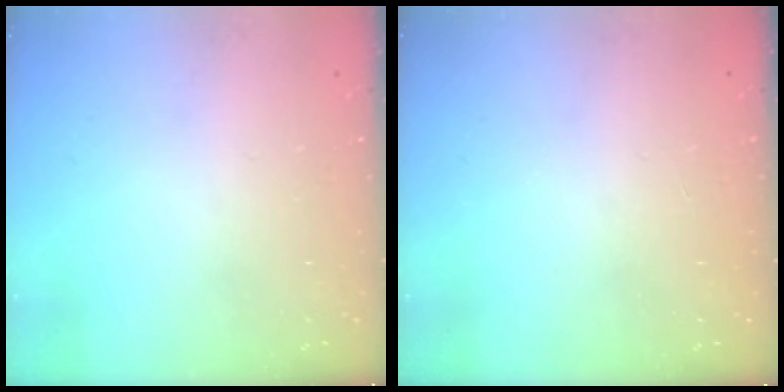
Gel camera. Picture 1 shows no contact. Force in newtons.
{"total": 0.0}